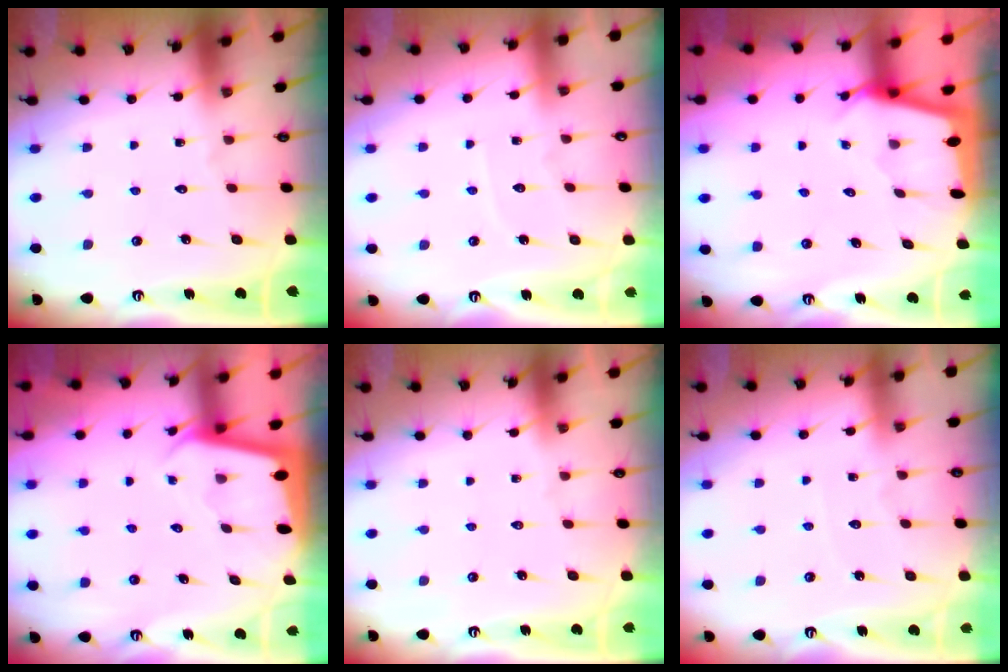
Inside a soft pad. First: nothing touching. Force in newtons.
{"total": 4.0, "press": 3.9, "slide": 0.4}
{"total": 2.3, "press": 2.3, "slide": 0.3}
{"total": 1.8, "press": 1.8, "slide": 0.1}
{"total": 0.0}
{"total": 2.7, "press": 2.7, "slide": 0.2}